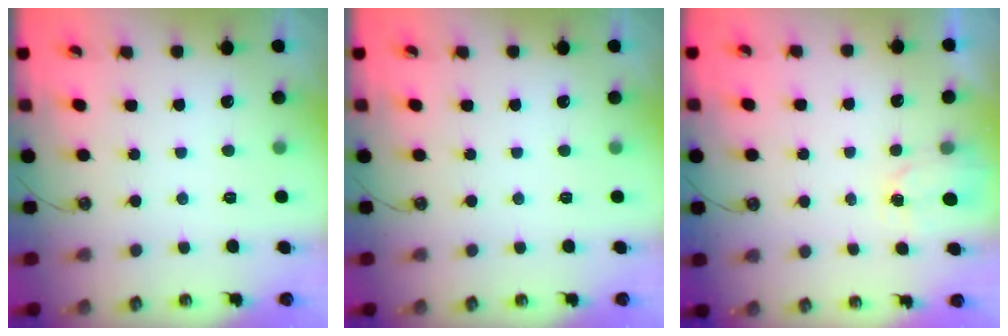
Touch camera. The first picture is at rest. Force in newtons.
{"total": 0.0}
{"total": 1.7, "press": 1.6, "slide": 0.2}